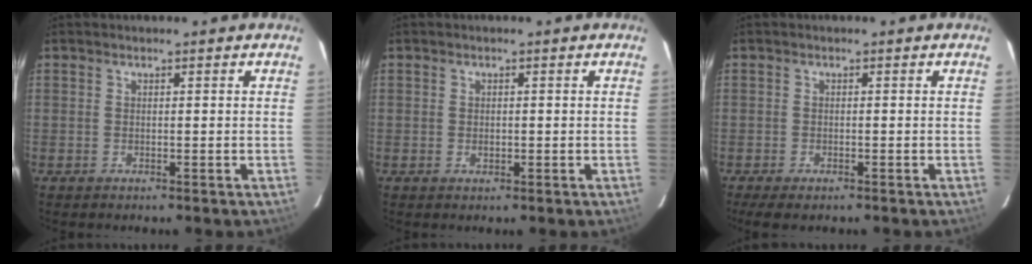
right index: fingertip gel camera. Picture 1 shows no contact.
{"total": 1.1, "force": [-0.1, 1.0, 0.5], "torque": [-0.007, 0.000, -0.002]}
{"total": 3.8, "force": [-2.8, 1.1, 2.3], "torque": [-0.054, -0.015, -0.047]}